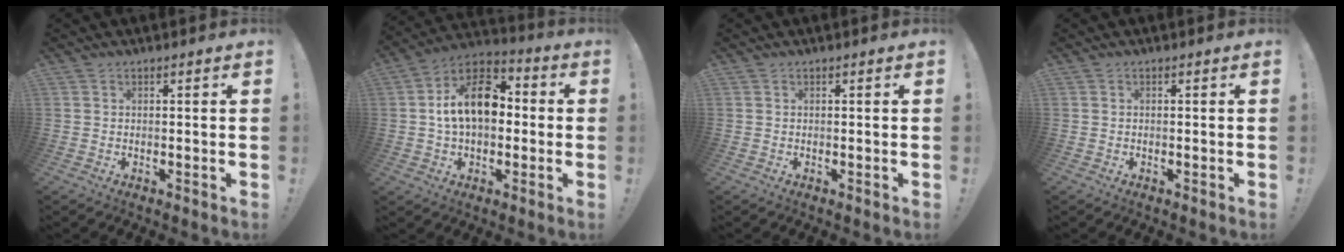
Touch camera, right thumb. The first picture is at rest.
{"total": 16.2, "force": [2.0, 10.2, 12.5], "torque": [-0.196, 0.011, 0.034]}
{"total": 0.0}
{"total": 0.0}